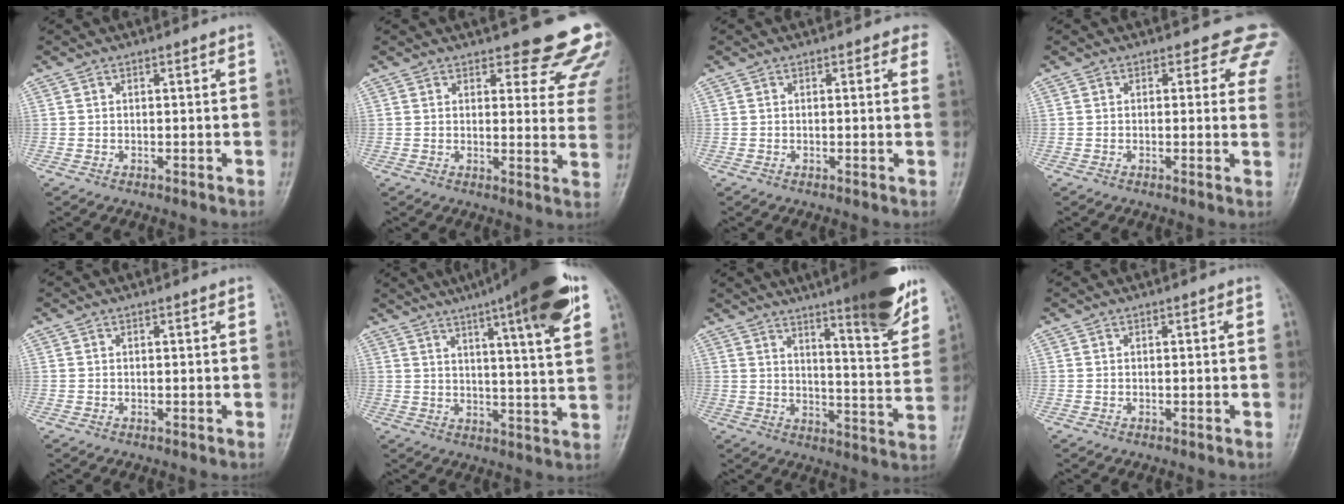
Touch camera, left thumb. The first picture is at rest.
{"total": 14.9, "force": [12.7, 4.7, 6.1], "torque": [-0.020, -0.079, 0.126]}
{"total": 2.5, "force": [1.9, 1.3, 1.0], "torque": [0.014, -0.005, 0.003]}
{"total": 6.3, "force": [4.5, 3.7, 2.5], "torque": [0.014, -0.014, 0.022]}
{"total": 0.0}
{"total": 18.5, "force": [10.6, 2.2, 15.1], "torque": [-0.202, -0.027, 0.143]}
{"total": 17.4, "force": [12.0, 2.7, 12.3], "torque": [-0.141, -0.068, 0.169]}
{"total": 0.0}